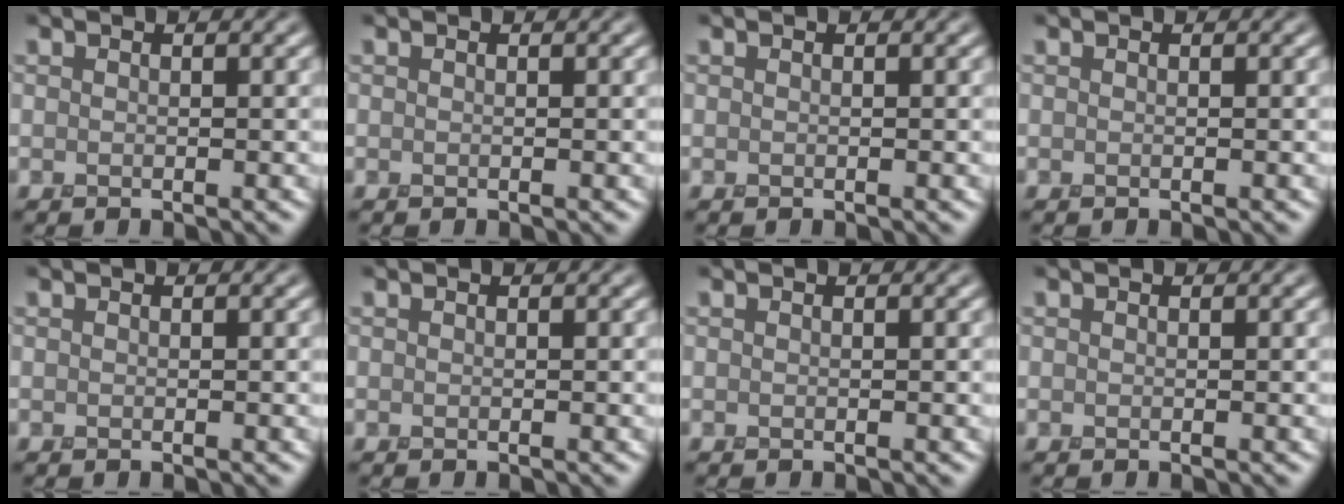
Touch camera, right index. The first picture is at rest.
{"total": 0.0}
{"total": 0.0}
{"total": 0.0}
{"total": 0.0}
{"total": 0.0}
{"total": 0.0}
{"total": 0.0}